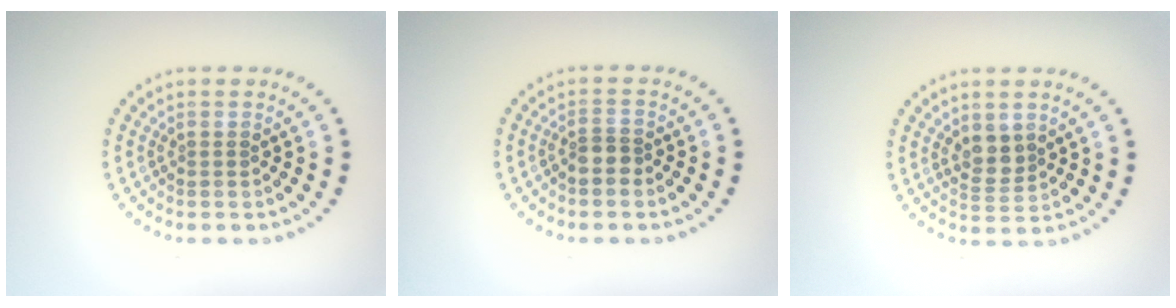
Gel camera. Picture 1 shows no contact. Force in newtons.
{"total": 1.7, "press": 1.5, "slide": 0.9}
{"total": 2.2, "press": 2.0, "slide": 1.1}